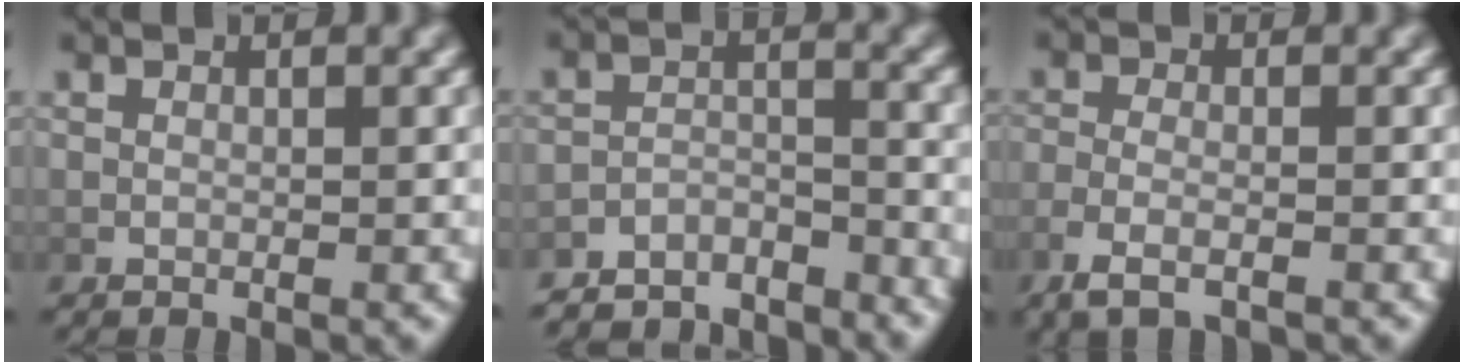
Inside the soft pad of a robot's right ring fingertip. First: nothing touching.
{"total": 7.0, "force": [-6.5, 2.1, 1.5], "torque": [-0.011, -0.017, -0.107]}
{"total": 3.1, "force": [-2.0, 1.0, 2.2], "torque": [-0.056, -0.010, -0.027]}